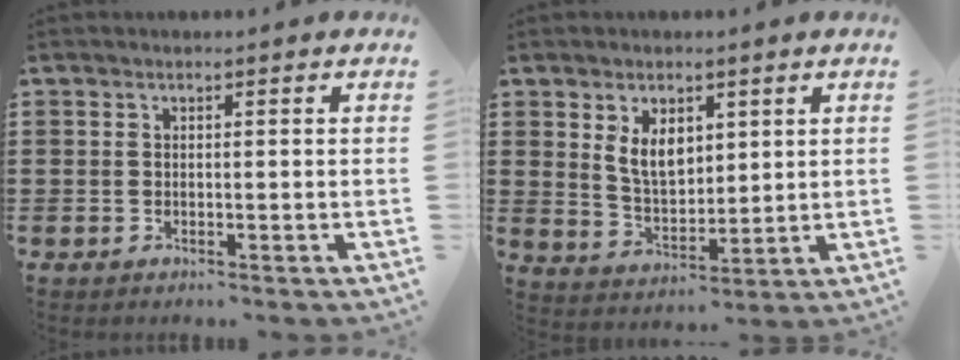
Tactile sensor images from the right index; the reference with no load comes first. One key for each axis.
{"total": 6.1, "fx": 2.4, "fy": 3.6, "fz": 4.2, "tx": -0.087, "ty": 0.006, "tz": 0.044}